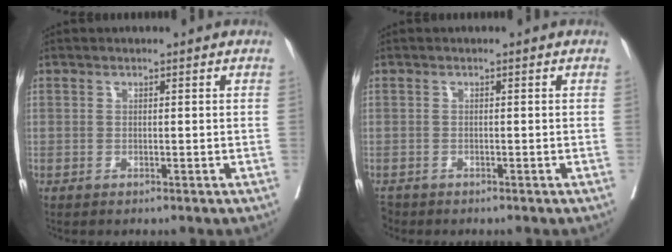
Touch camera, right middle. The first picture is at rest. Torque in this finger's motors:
{"motor_torque": [-0.18, 0.01, -0.05, -0.01]}